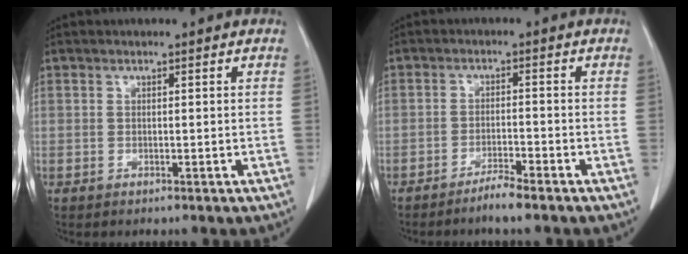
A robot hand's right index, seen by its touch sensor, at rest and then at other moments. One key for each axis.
{"total": 3.2, "fx": -2.7, "fy": -0.3, "fz": 1.8, "tx": -0.038, "ty": -0.004, "tz": -0.050}